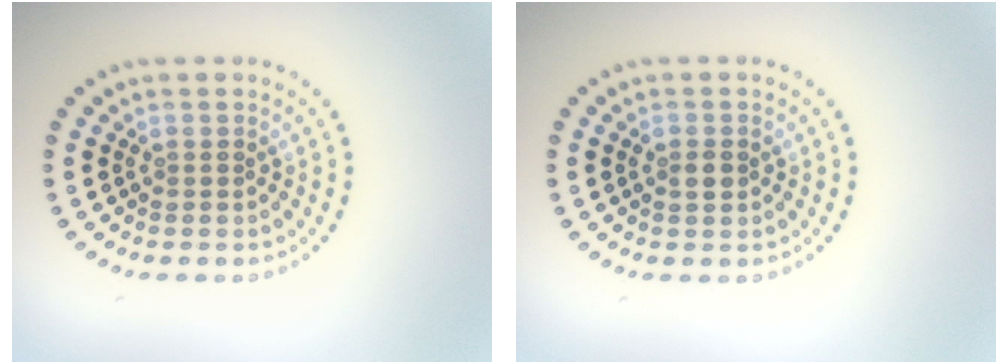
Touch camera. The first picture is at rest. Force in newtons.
{"total": 1.1, "press": 1.1, "slide": 0.1}